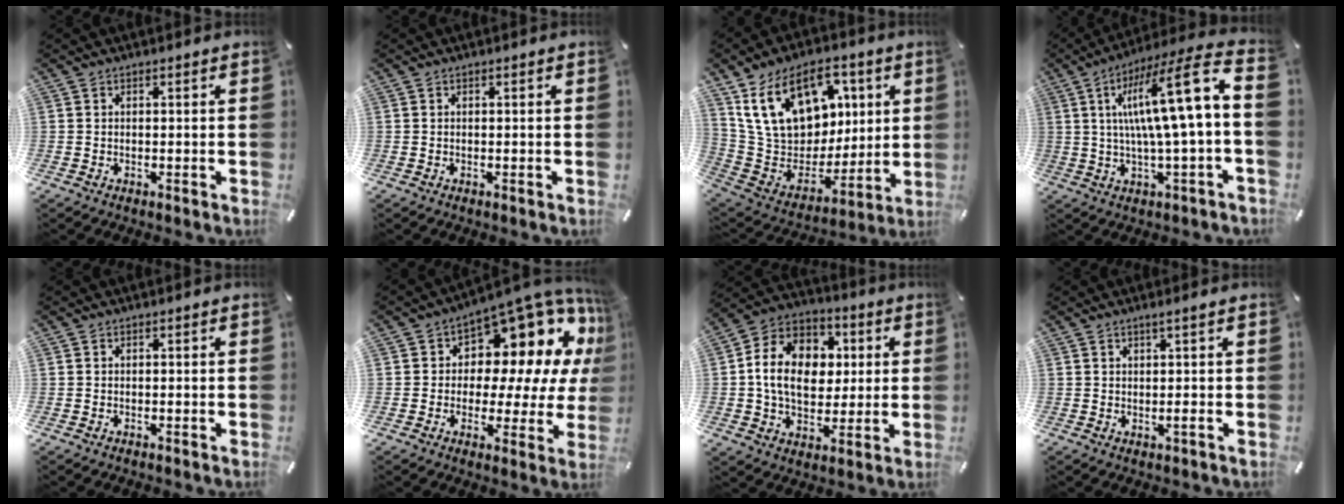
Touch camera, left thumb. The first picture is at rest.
{"total": 0.0}
{"total": 20.1, "force": [9.5, 13.9, 10.9], "torque": [-0.204, -0.037, 0.180]}
{"total": 18.6, "force": [4.3, 2.8, 17.9], "torque": [-0.300, -0.032, 0.053]}
{"total": 0.0}
{"total": 12.5, "force": [7.5, 7.0, 7.2], "torque": [-0.090, -0.091, 0.123]}
{"total": 14.5, "force": [1.2, 11.6, 8.6], "torque": [-0.161, 0.010, 0.022]}
{"total": 3.1, "force": [0.6, -0.1, 3.1], "torque": [-0.053, -0.008, 0.010]}